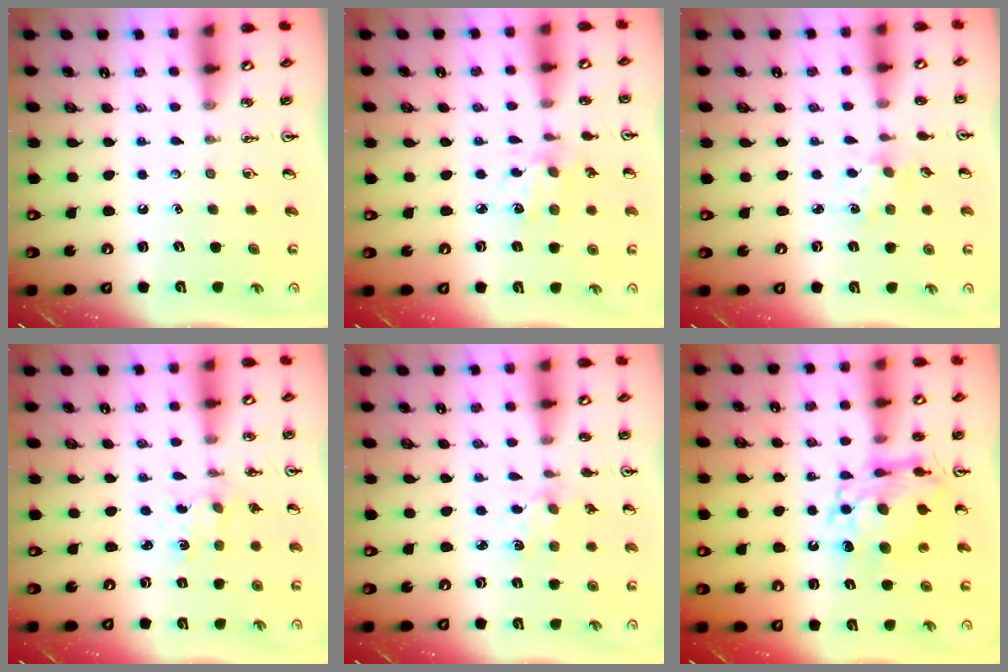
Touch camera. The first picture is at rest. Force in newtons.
{"total": 3.9, "press": 3.8, "slide": 1.0}
{"total": 1.0, "press": 1.0, "slide": 0.2}
{"total": 1.0, "press": 1.0, "slide": 0.2}
{"total": 2.0, "press": 2.0, "slide": 0.3}
{"total": 12.0, "press": 12.0, "slide": 1.1}